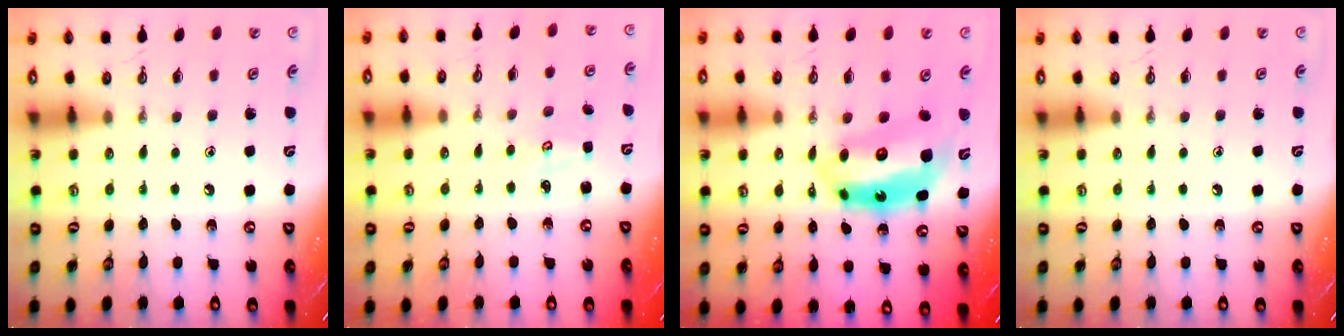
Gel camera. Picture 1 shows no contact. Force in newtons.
{"total": 2.5, "press": 2.5, "slide": 0.3}
{"total": 10.3, "press": 10.3, "slide": 1.1}
{"total": 0.0}